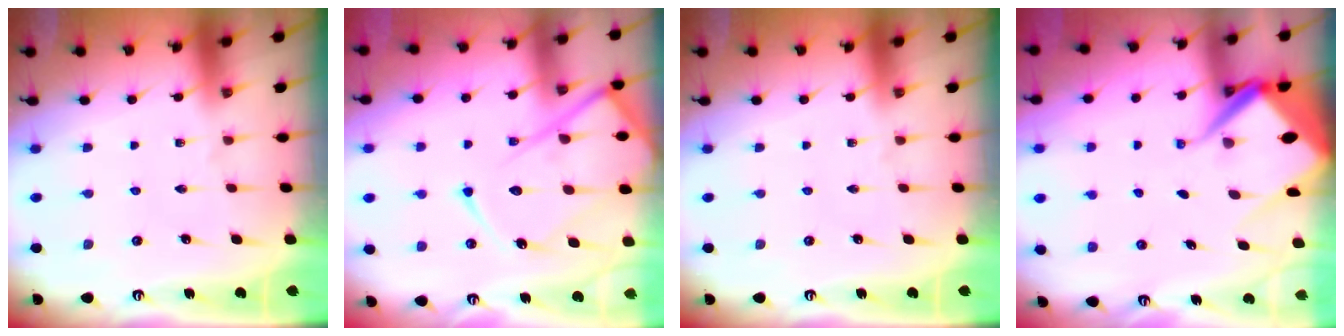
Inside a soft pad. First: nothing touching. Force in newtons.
{"total": 17.6, "press": 17.5, "slide": 1.8}
{"total": 0.0}
{"total": 9.3, "press": 9.2, "slide": 1.0}